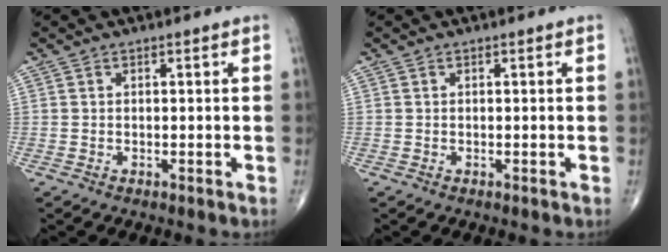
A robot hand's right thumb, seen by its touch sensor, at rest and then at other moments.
{"total": 0.0}